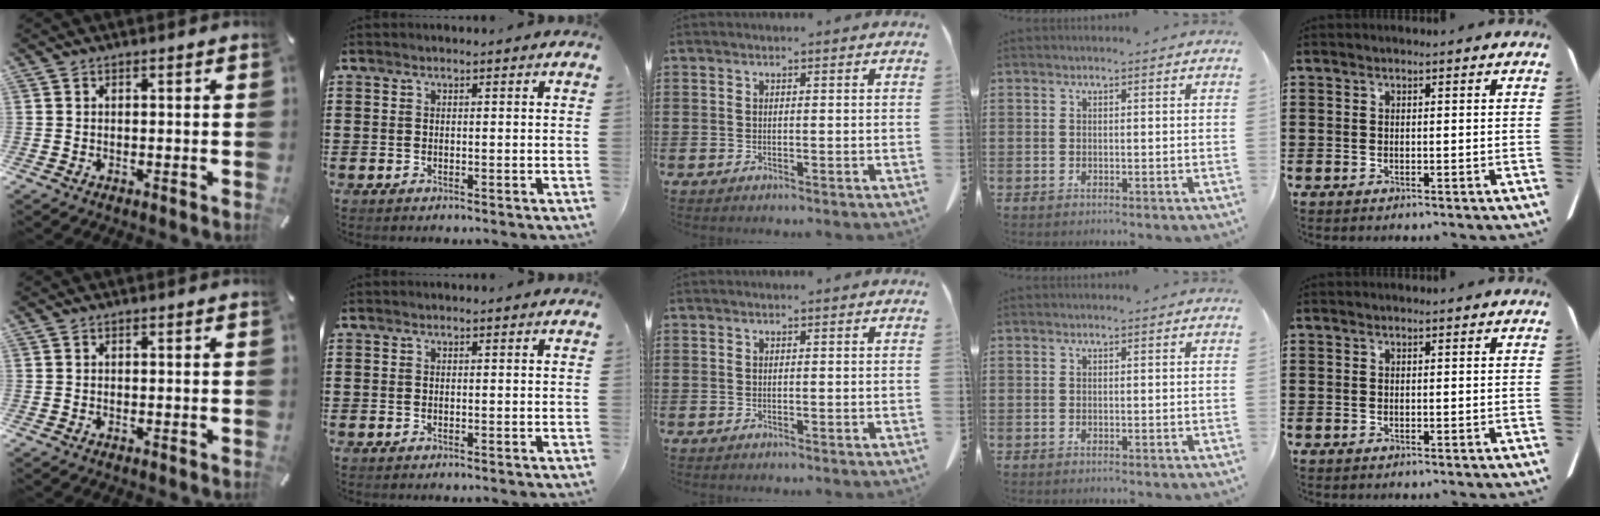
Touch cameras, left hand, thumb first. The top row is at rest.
{}